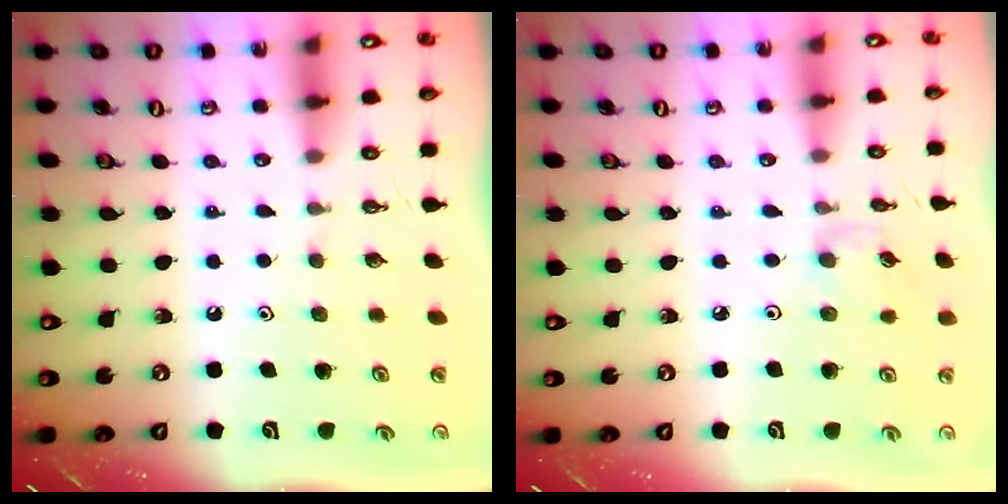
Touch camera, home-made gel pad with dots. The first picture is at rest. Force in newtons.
{"total": 3.2, "press": 3.2, "slide": 0.5}